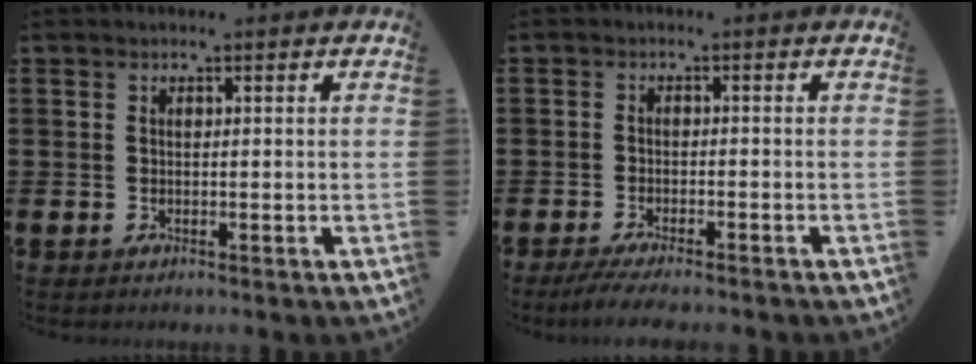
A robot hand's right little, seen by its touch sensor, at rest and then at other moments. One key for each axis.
{"total": 2.2, "fx": -1.8, "fy": 0.1, "fz": 1.3, "tx": -0.027, "ty": 0.000, "tz": -0.036}